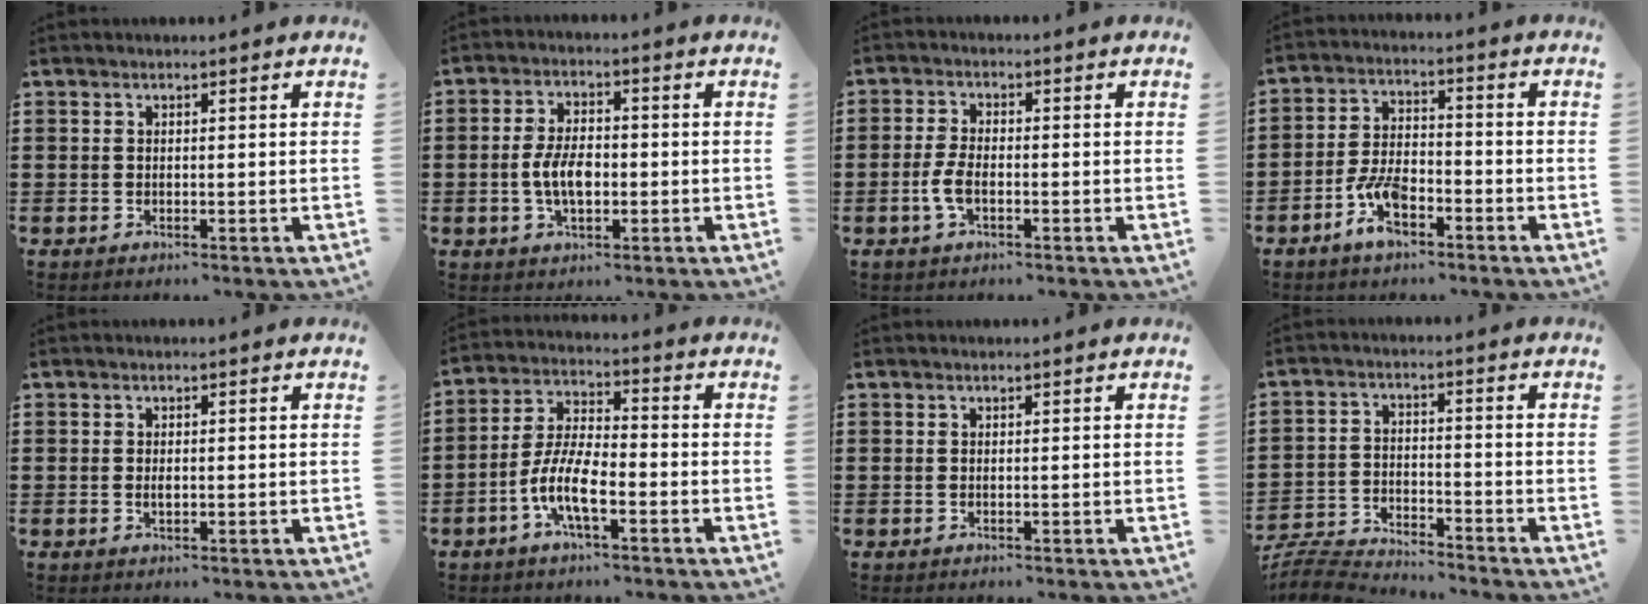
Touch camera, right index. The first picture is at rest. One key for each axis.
{"total": 5.9, "fx": -1.0, "fy": 2.9, "fz": 5.1, "tx": -0.115, "ty": -0.001, "tz": -0.023}
{"total": 3.8, "fx": -1.2, "fy": 1.4, "fz": 3.4, "tx": -0.090, "ty": -0.010, "tz": -0.029}
{"total": 6.8, "fx": -3.9, "fy": 2.9, "fz": 4.8, "tx": -0.112, "ty": 0.001, "tz": -0.076}
{"total": 1.1, "fx": -0.1, "fy": 0.5, "fz": 1.0, "tx": -0.020, "ty": 0.000, "tz": -0.002}
{"total": 8.0, "fx": -3.5, "fy": 2.6, "fz": 6.7, "tx": -0.159, "ty": -0.009, "tz": -0.073}
{"total": 0.0}
{"total": 6.1, "fx": -6.1, "fy": 0.5, "fz": 0.8, "tx": -0.037, "ty": 0.001, "tz": -0.126}